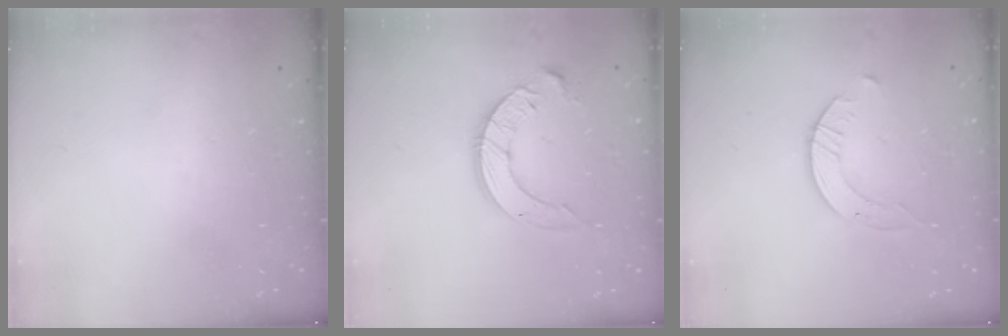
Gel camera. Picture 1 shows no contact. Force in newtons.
{"total": 10.2, "press": 10.2, "slide": 1.0}
{"total": 2.7, "press": 2.7, "slide": 0.3}